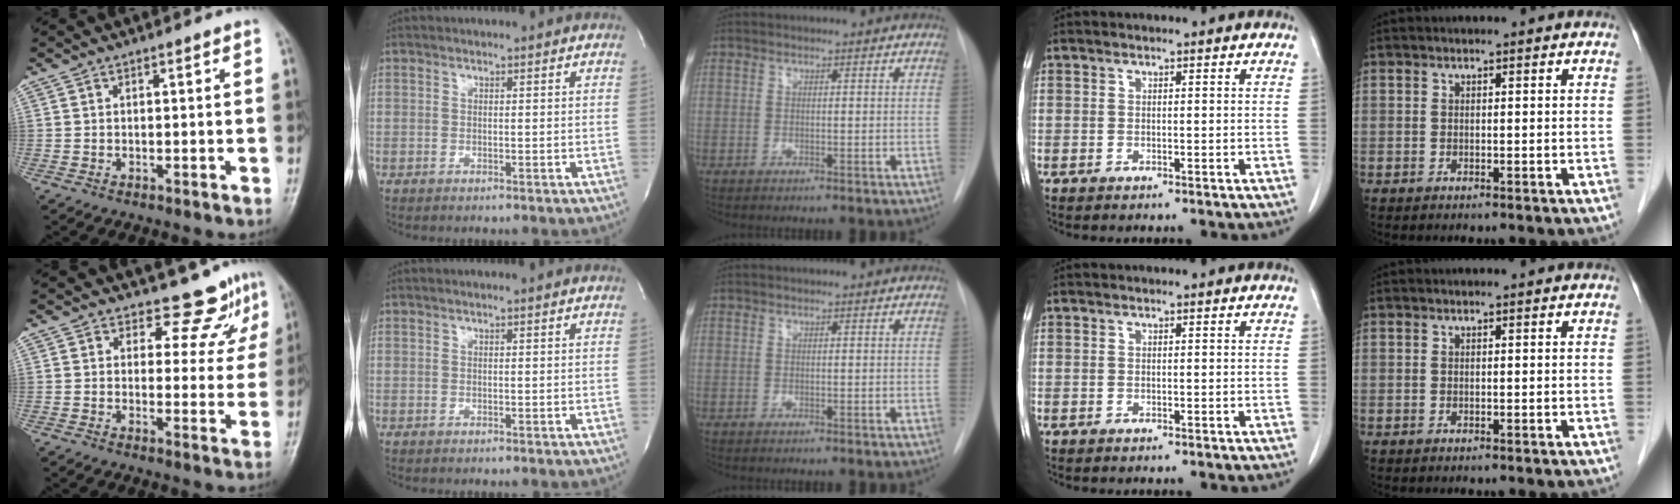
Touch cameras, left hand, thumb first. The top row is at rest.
{"thumb": {"total": 6.8, "force": [5.9, 3.3, 0.8], "torque": [0.020, -0.046, 0.062]}}